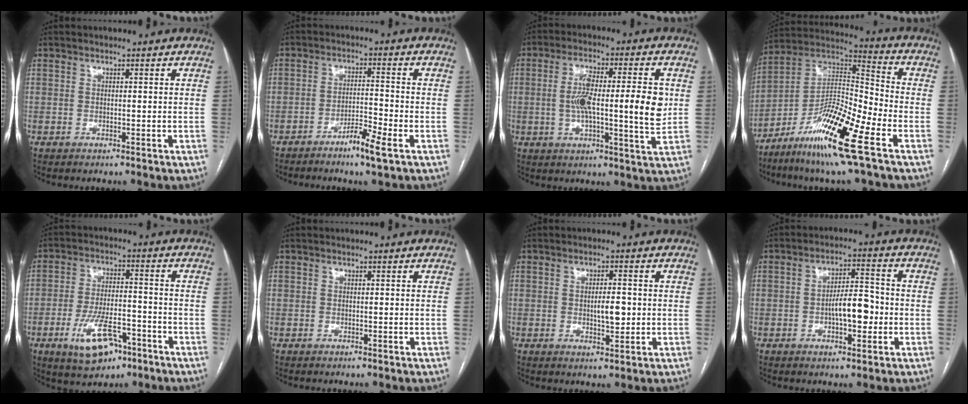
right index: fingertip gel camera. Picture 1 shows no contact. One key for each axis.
{"total": 5.3, "fx": -3.3, "fy": -0.1, "fz": 4.2, "tx": -0.071, "ty": -0.006, "tz": -0.061}
{"total": 13.2, "fx": 0.6, "fy": 2.1, "fz": 13.0, "tx": -0.215, "ty": 0.009, "tz": 0.004}
{"total": 17.5, "fx": -9.1, "fy": 1.5, "fz": 14.8, "tx": -0.281, "ty": -0.004, "tz": -0.161}
{"total": 10.5, "fx": -5.5, "fy": 4.5, "fz": 7.7, "tx": -0.150, "ty": 0.001, "tz": -0.087}
{"total": 0.0}
{"total": 3.9, "fx": -0.1, "fy": 1.2, "fz": 3.7, "tx": -0.062, "ty": -0.001, "tz": 0.001}
{"total": 7.1, "fx": -1.4, "fy": 2.5, "fz": 6.5, "tx": -0.111, "ty": 0.014, "tz": -0.021}